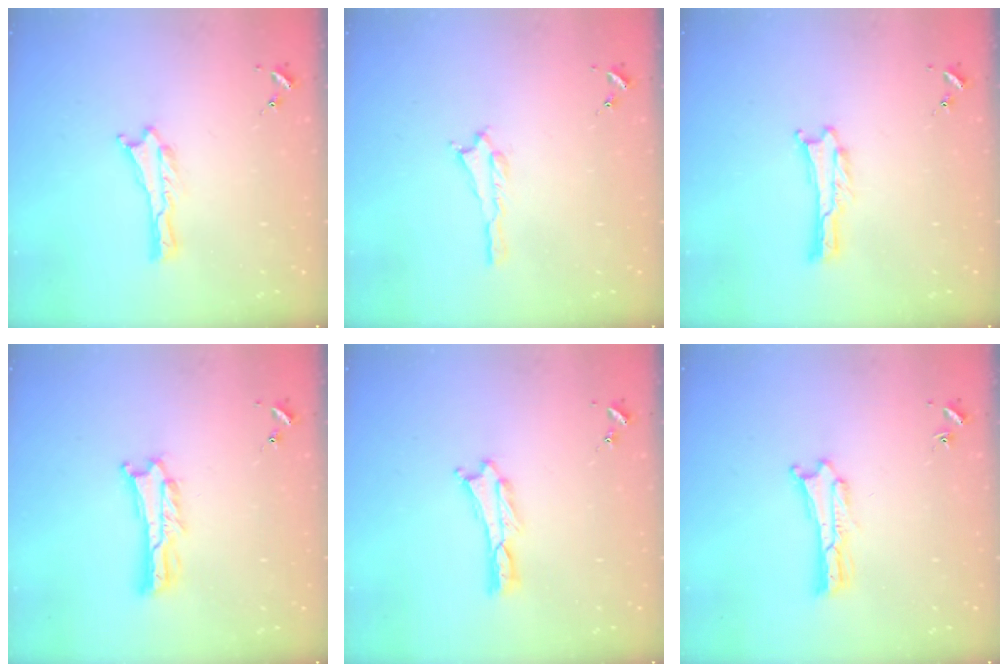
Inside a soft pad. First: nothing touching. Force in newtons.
{"total": 0.6, "press": 0.6, "slide": 0.2}
{"total": 0.0}
{"total": 2.0, "press": 2.0, "slide": 0.3}
{"total": 0.0}
{"total": 0.9, "press": 0.9, "slide": 0.2}